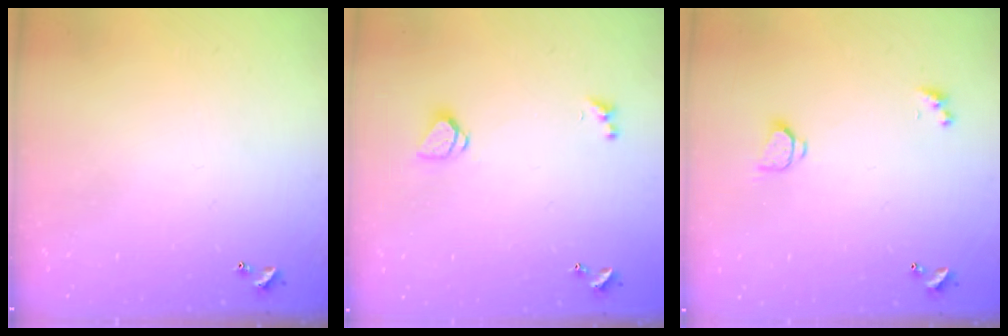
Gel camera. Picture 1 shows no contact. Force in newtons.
{"total": 1.5, "press": 1.4, "slide": 0.5}
{"total": 1.6, "press": 1.5, "slide": 0.4}